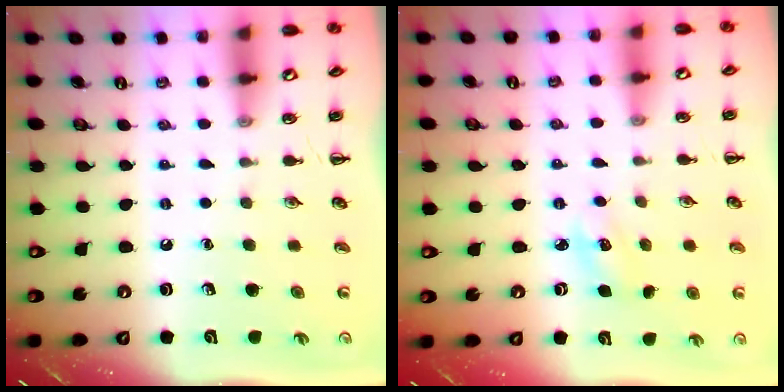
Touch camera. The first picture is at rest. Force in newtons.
{"total": 4.0, "press": 3.9, "slide": 1.1}